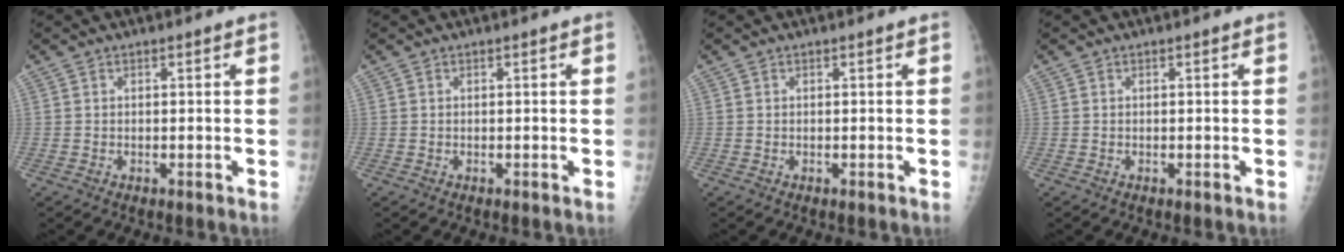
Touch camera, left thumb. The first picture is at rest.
{"total": 0.0}
{"total": 0.0}
{"total": 0.0}